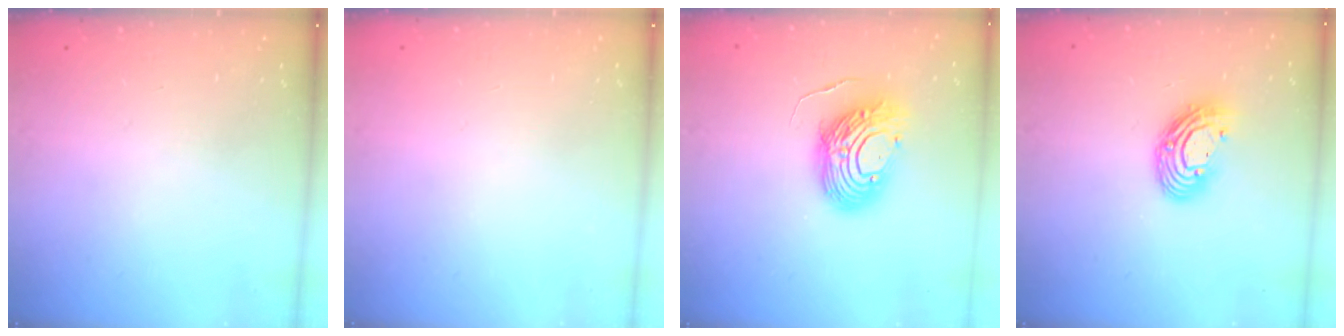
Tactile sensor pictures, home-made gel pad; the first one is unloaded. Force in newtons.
{"total": 0.0}
{"total": 12.7, "press": 12.6, "slide": 1.3}
{"total": 11.4, "press": 11.4, "slide": 0.8}